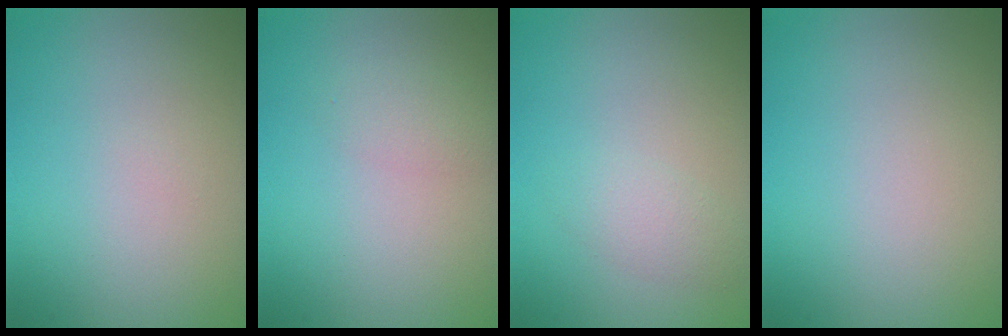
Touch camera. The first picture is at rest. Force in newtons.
{"total": 1.4, "press": 1.4, "slide": 0.0}
{"total": 1.7, "press": 1.7, "slide": 0.0}
{"total": 0.0}